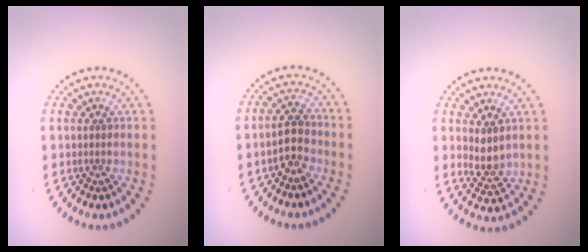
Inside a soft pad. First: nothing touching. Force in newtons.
{"total": 2.7, "press": 2.6, "slide": 0.8}
{"total": 2.3, "press": 2.1, "slide": 1.0}